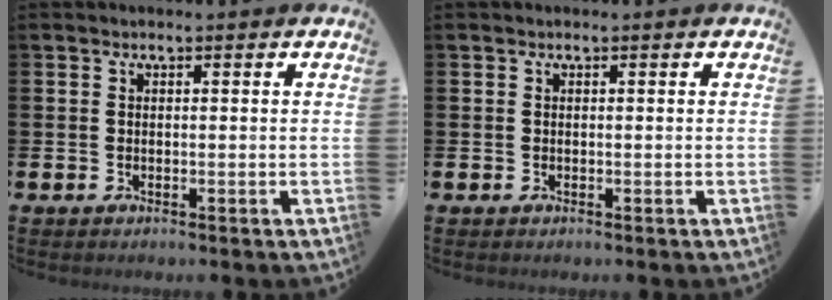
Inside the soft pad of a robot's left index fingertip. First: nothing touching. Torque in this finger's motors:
{"motor_torque": [-0.02, 0.02, 0.00, 0.00]}